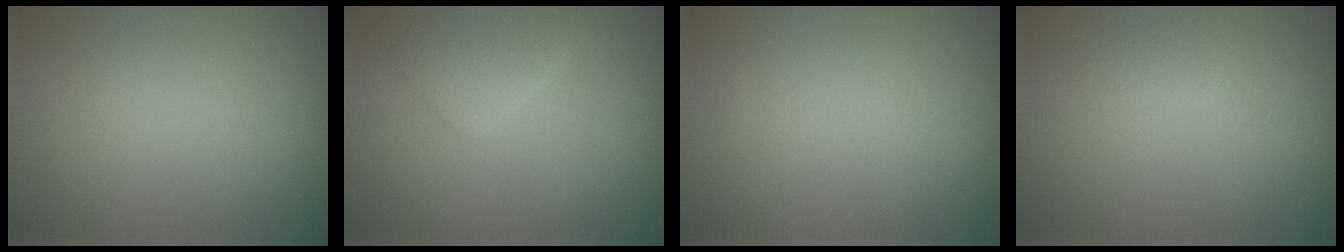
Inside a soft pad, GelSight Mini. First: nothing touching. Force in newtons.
{"total": 2.8, "press": 2.8, "slide": 0.1}
{"total": 0.0}
{"total": 0.7, "press": 0.7, "slide": 0.1}